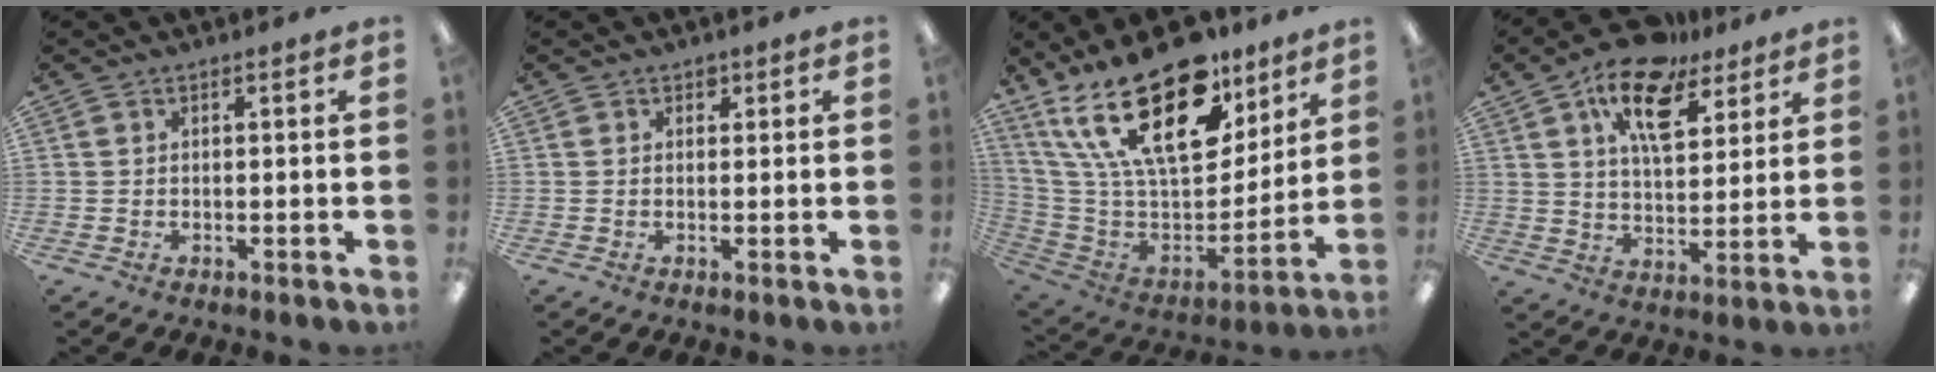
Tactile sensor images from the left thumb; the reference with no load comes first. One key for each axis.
{"total": 1.2, "fx": 0.8, "fy": 0.9, "fz": 0.2, "tx": 0.004, "ty": -0.001, "tz": 0.012}
{"total": 29.7, "fx": 17.3, "fy": 13.9, "fz": 19.7, "tx": -0.374, "ty": -0.114, "tz": 0.302}
{"total": 14.9, "fx": 9.6, "fy": 7.1, "fz": 9.0, "tx": -0.143, "ty": -0.042, "tz": 0.166}